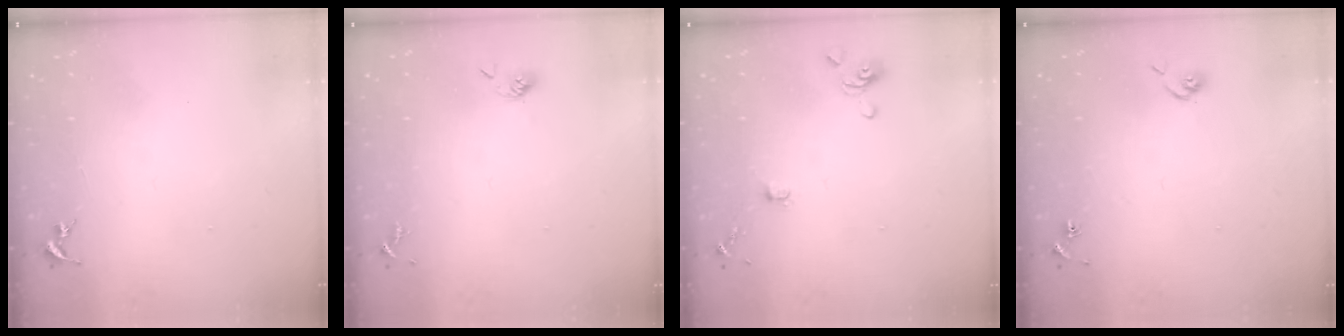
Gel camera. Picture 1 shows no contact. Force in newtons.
{"total": 4.4, "press": 4.1, "slide": 1.6}
{"total": 4.1, "press": 4.0, "slide": 0.7}
{"total": 5.5, "press": 5.4, "slide": 0.5}